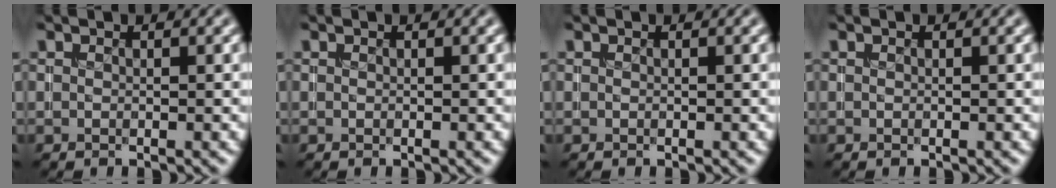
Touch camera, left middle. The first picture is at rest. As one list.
[{"total": 0.0}, {"total": 0.0}, {"total": 0.0}]